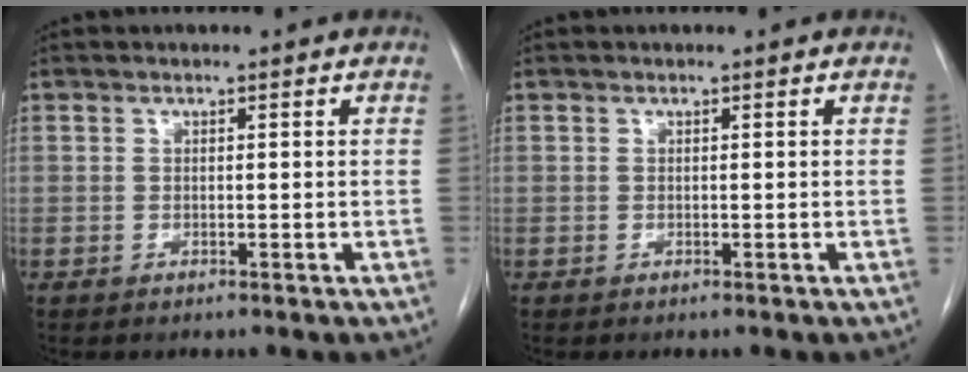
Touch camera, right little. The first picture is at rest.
{"total": 0.0}